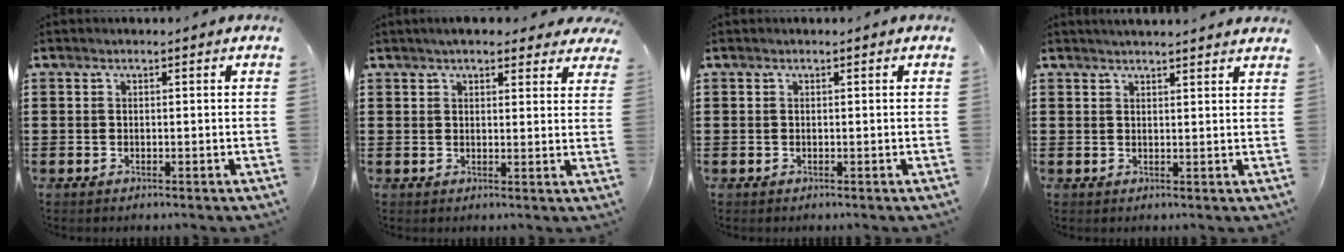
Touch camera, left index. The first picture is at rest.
{"total": 4.3, "force": [3.8, 1.0, 1.8], "torque": [-0.038, -0.004, 0.068]}
{"total": 0.0}
{"total": 2.0, "force": [2.0, -0.3, 0.1], "torque": [-0.007, -0.002, 0.038]}